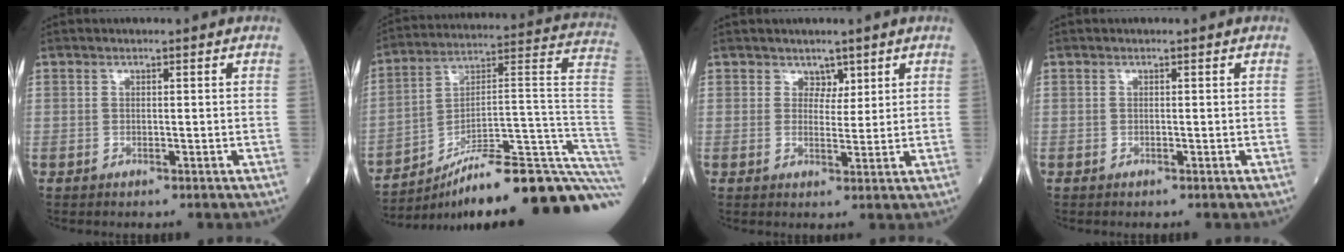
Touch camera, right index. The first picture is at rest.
{"total": 28.3, "force": [-21.1, 1.1, 18.8], "torque": [-0.145, 0.036, -0.308]}
{"total": 2.4, "force": [1.8, 1.6, 0.6], "torque": [-0.002, -0.003, 0.029]}
{"total": 0.0}